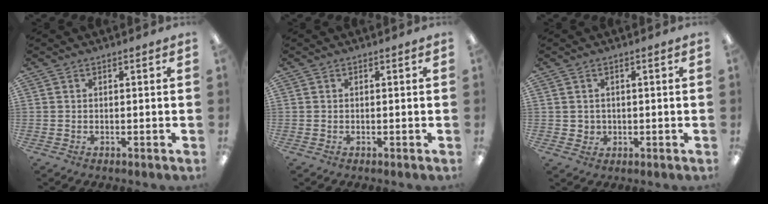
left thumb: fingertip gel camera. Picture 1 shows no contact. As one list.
[{"total": 0.0}, {"total": 2.1, "force": [0.7, 2.0, 0.1], "torque": [-0.007, 0.003, 0.011]}]